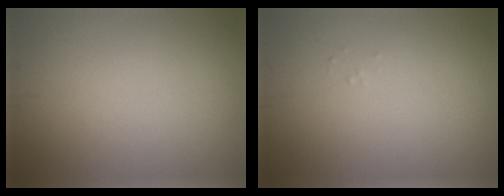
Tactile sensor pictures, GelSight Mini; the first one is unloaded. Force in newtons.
{"total": 0.0}